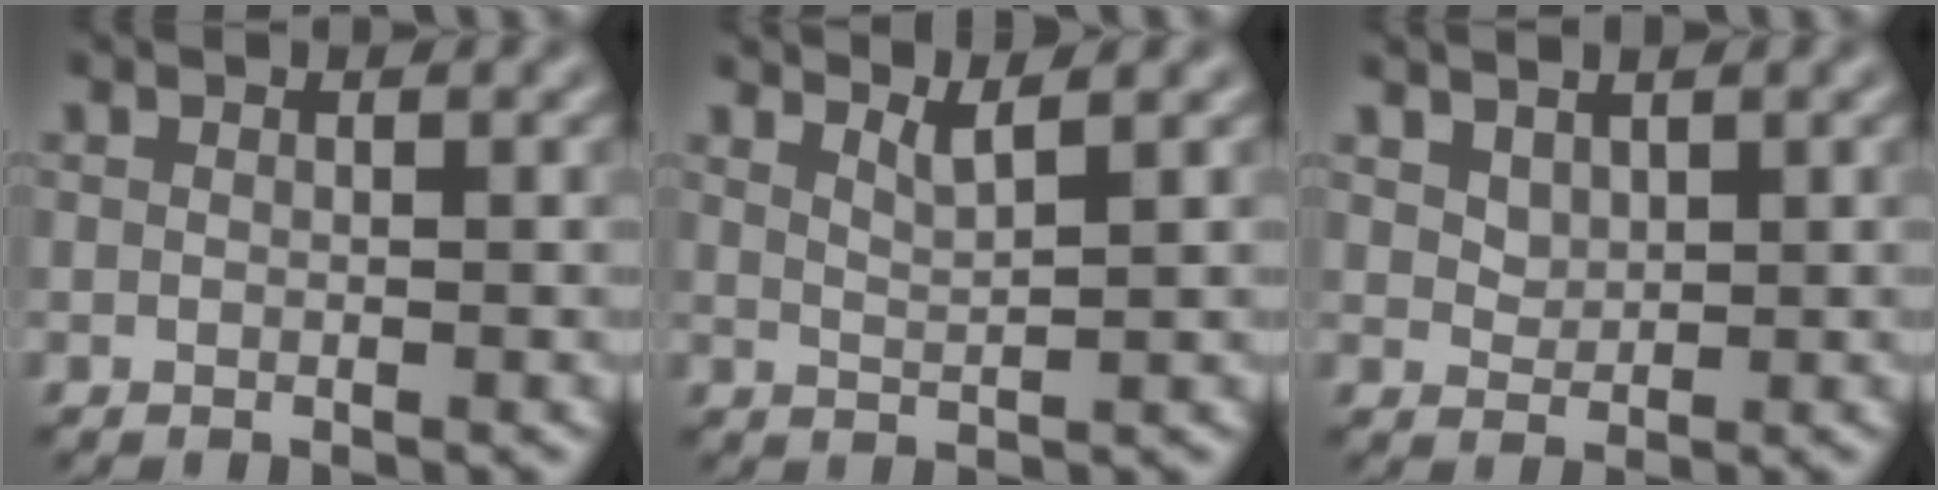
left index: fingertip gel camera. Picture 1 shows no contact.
{"total": 2.0, "force": [1.6, 0.4, 1.2], "torque": [-0.010, 0.002, 0.027]}
{"total": 1.6, "force": [1.3, 0.8, 0.6], "torque": [-0.018, -0.002, 0.029]}